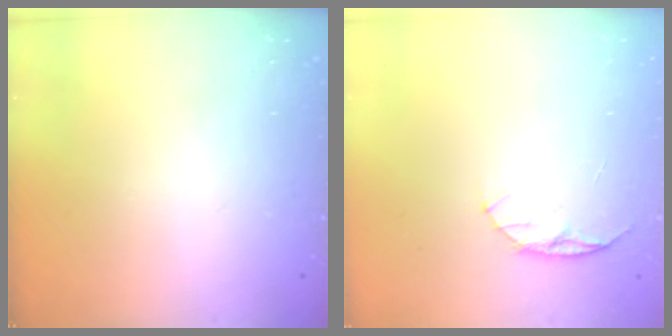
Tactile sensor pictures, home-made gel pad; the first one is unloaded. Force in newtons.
{"total": 5.9, "press": 5.8, "slide": 0.7}